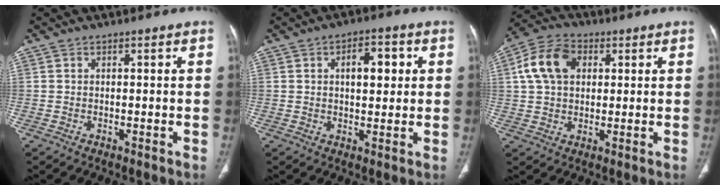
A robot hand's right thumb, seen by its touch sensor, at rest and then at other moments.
{"total": 9.1, "force": [2.2, 4.9, 7.4], "torque": [-0.072, 0.010, 0.028]}
{"total": 10.7, "force": [2.8, 7.6, 7.1], "torque": [-0.124, 0.015, 0.045]}